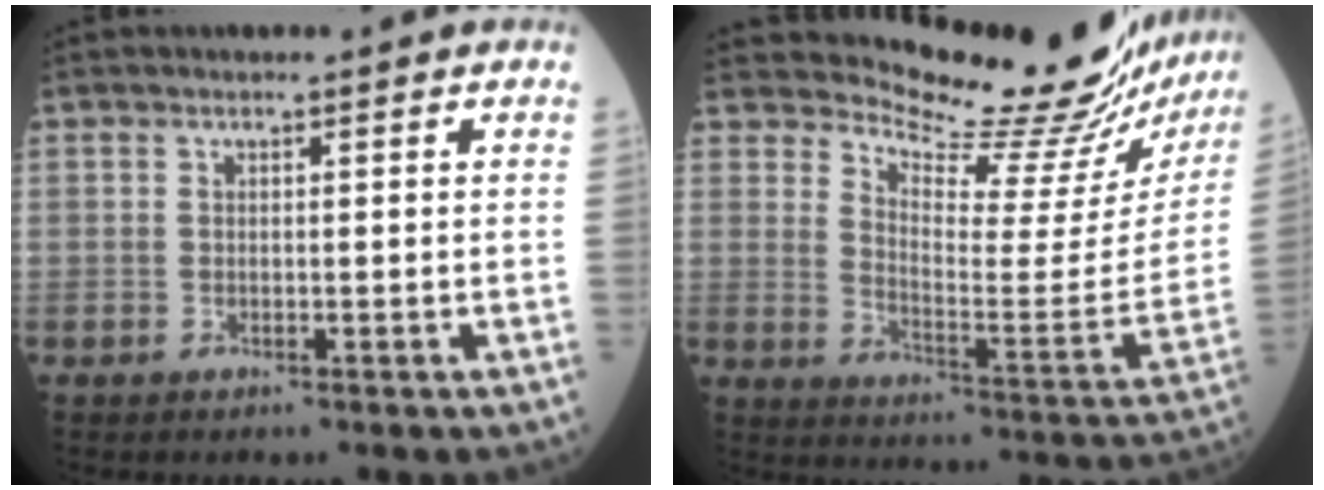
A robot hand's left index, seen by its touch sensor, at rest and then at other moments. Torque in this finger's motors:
{"motor_torque": [1.02, -1.12, 0.07, -0.01]}